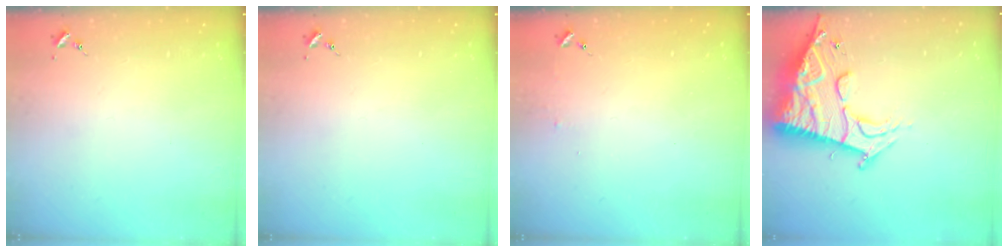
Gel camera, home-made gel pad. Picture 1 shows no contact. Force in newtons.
{"total": 0.0}
{"total": 3.2, "press": 3.2, "slide": 0.3}
{"total": 18.9, "press": 18.8, "slide": 1.8}